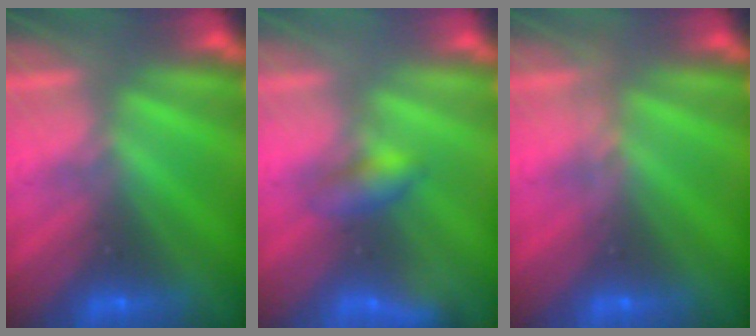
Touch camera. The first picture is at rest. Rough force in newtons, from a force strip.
{"total": 2.1}
{"total": 3.4}